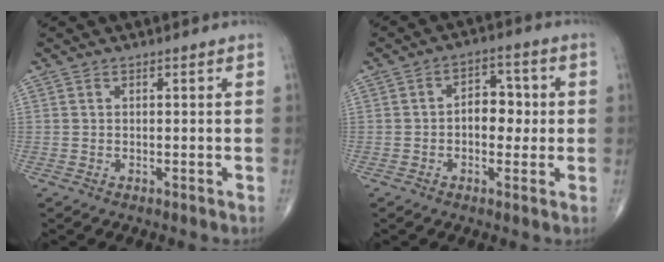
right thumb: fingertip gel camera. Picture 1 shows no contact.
{"total": 6.6, "force": [-0.1, 4.4, 4.9], "torque": [-0.038, 0.016, -0.008]}